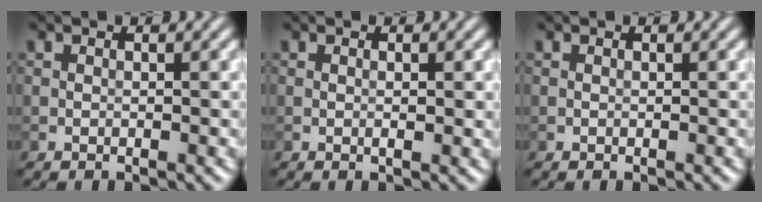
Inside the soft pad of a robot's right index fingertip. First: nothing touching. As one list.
[{"total": 0.7, "force": [0.1, 0.1, 0.7], "torque": [-0.012, -0.002, 0.003]}, {"total": 0.0}]